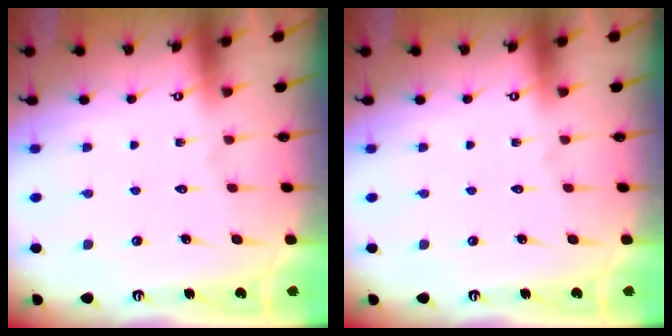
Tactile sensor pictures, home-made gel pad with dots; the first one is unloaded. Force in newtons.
{"total": 0.0}